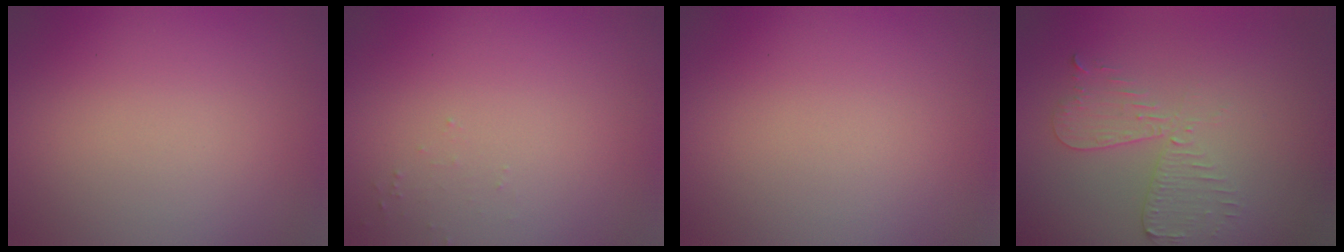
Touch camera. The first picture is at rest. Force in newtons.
{"total": 0.6, "press": 0.6, "slide": 0.2}
{"total": 0.0}
{"total": 2.7, "press": 2.4, "slide": 1.1}